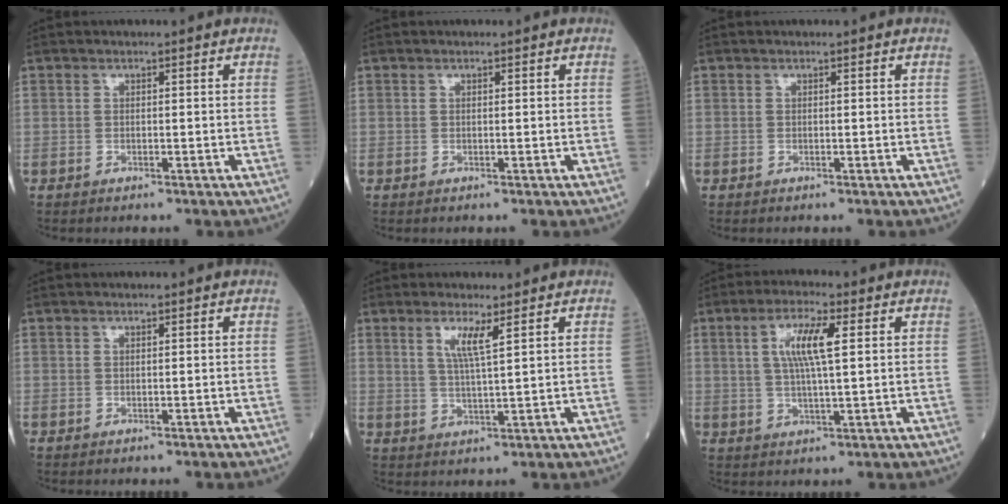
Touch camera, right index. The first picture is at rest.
{"total": 0.0}
{"total": 0.0}
{"total": 0.0}
{"total": 4.1, "force": [2.0, -0.2, 3.5], "torque": [-0.071, -0.006, 0.040]}
{"total": 7.2, "force": [1.9, 0.9, 6.8], "torque": [-0.136, 0.007, 0.037]}